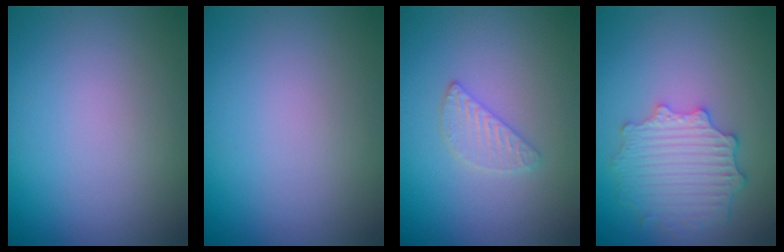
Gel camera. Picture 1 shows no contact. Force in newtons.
{"total": 0.0}
{"total": 1.9, "press": 1.8, "slide": 0.2}
{"total": 4.4, "press": 3.6, "slide": 2.5}